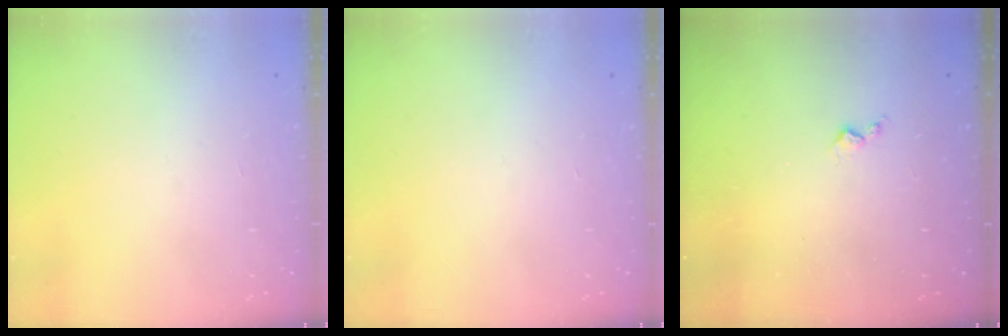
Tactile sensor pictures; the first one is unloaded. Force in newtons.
{"total": 0.0}
{"total": 3.2, "press": 3.2, "slide": 0.5}